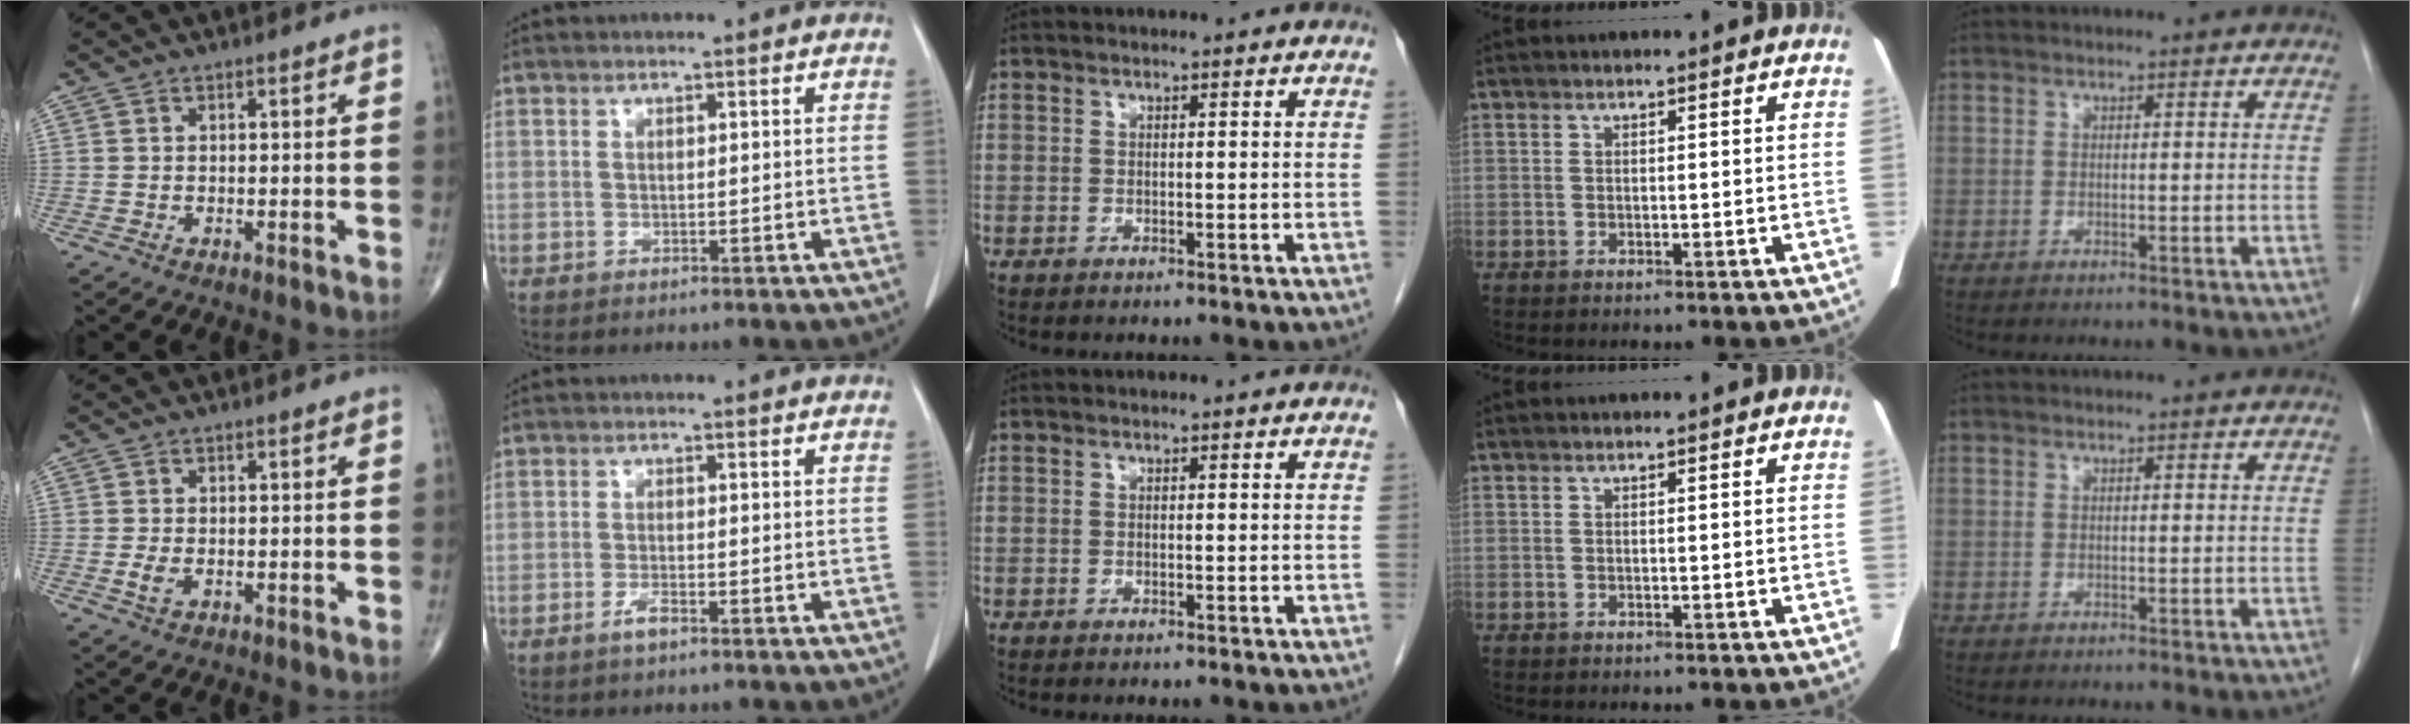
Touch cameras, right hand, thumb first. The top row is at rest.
{"thumb": {"total": 2.0, "force": [-0.3, 1.1, 1.6], "torque": [-0.036, -0.003, -0.008]}, "index": {"total": 2.0, "force": [-1.4, 0.3, 1.4], "torque": [-0.030, 0.000, -0.027]}}